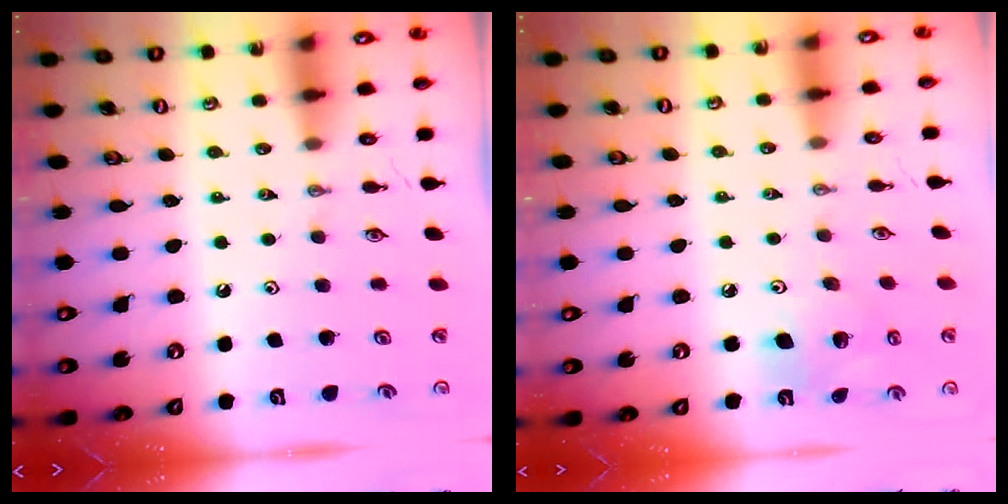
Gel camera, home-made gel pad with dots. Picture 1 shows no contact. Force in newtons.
{"total": 7.8, "press": 7.6, "slide": 1.9}